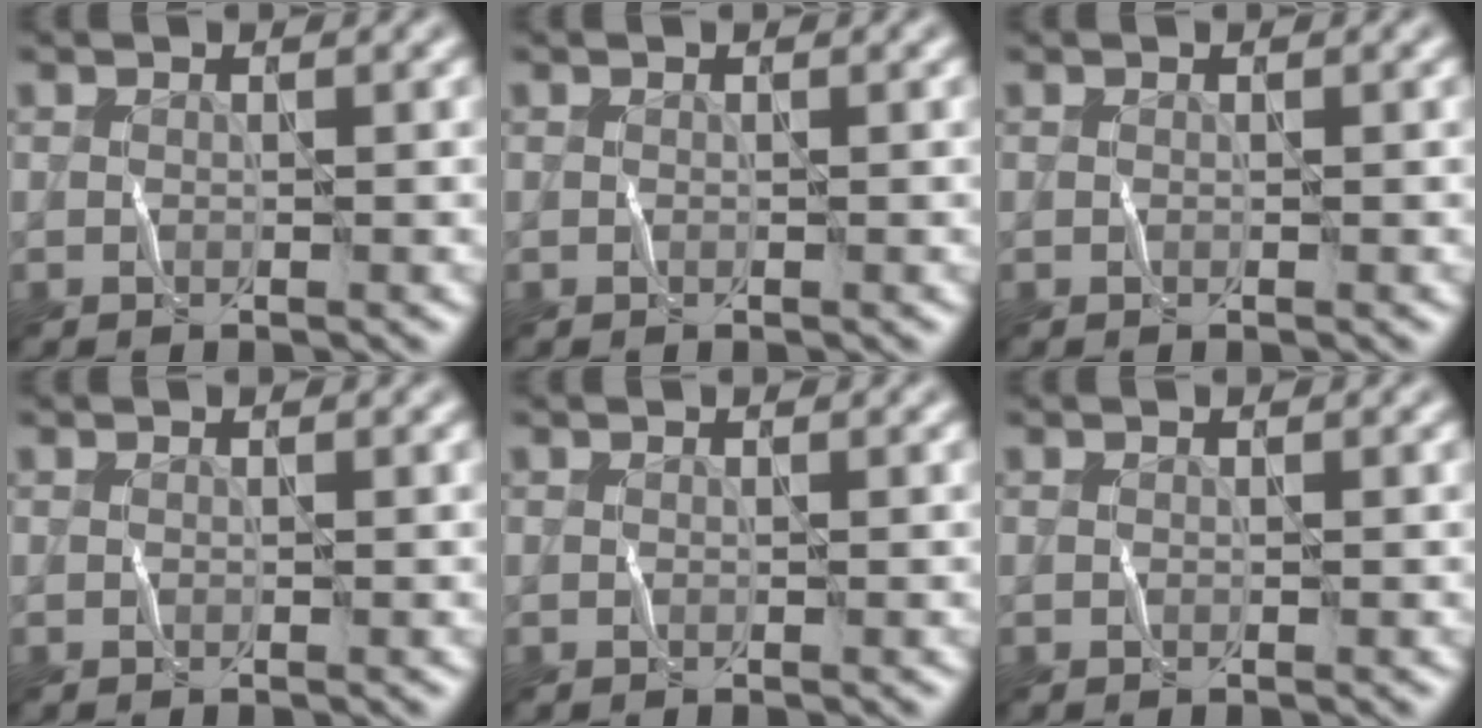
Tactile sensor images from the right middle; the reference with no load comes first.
{"total": 0.0}
{"total": 0.0}
{"total": 0.0}
{"total": 0.0}
{"total": 0.0}